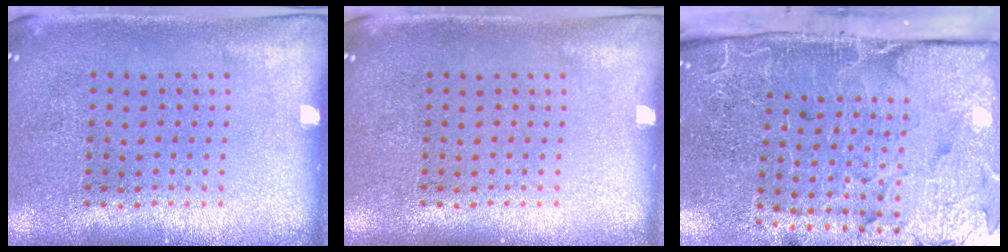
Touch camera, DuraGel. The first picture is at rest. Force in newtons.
{"total": 0.0}
{"total": 5.1, "press": 3.9, "slide": 3.3}